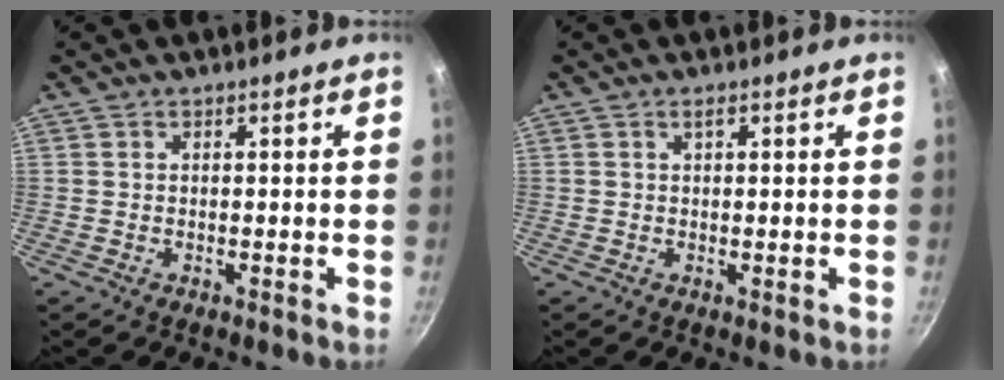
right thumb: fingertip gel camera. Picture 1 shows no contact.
{"total": 1.1, "force": [0.6, 0.2, 0.9], "torque": [-0.014, -0.003, 0.008]}